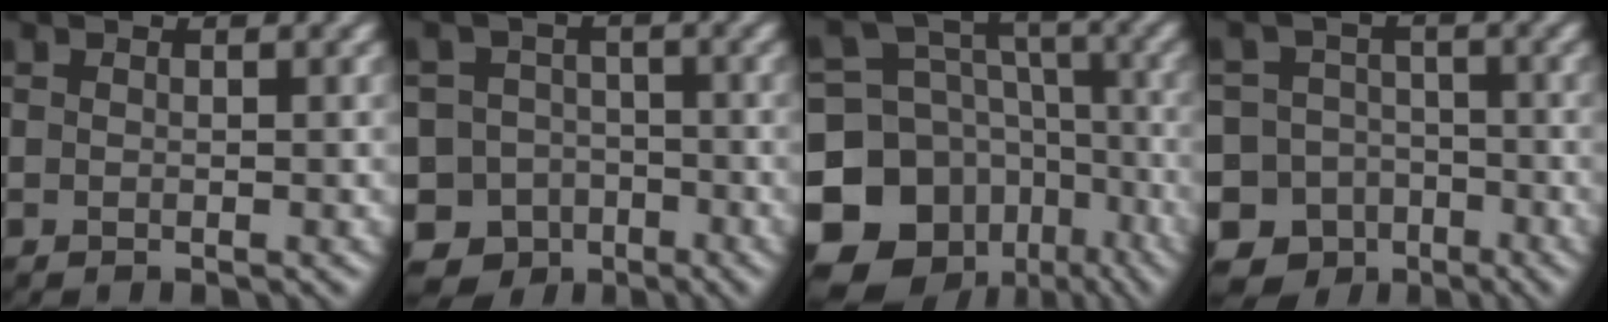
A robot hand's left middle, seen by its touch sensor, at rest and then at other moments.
{"total": 9.4, "force": [-6.2, 6.9, 1.4], "torque": [-0.008, -0.017, -0.111]}
{"total": 15.7, "force": [-8.3, 11.9, 5.9], "torque": [-0.143, -0.027, -0.119]}
{"total": 12.1, "force": [-7.8, 9.1, 1.7], "torque": [-0.031, -0.032, -0.133]}